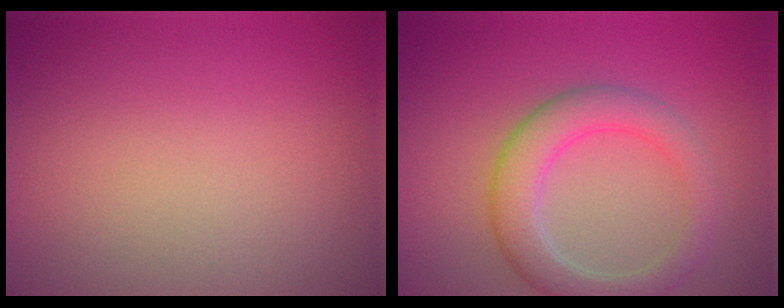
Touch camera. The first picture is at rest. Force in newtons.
{"total": 4.4, "press": 4.4, "slide": 0.3}